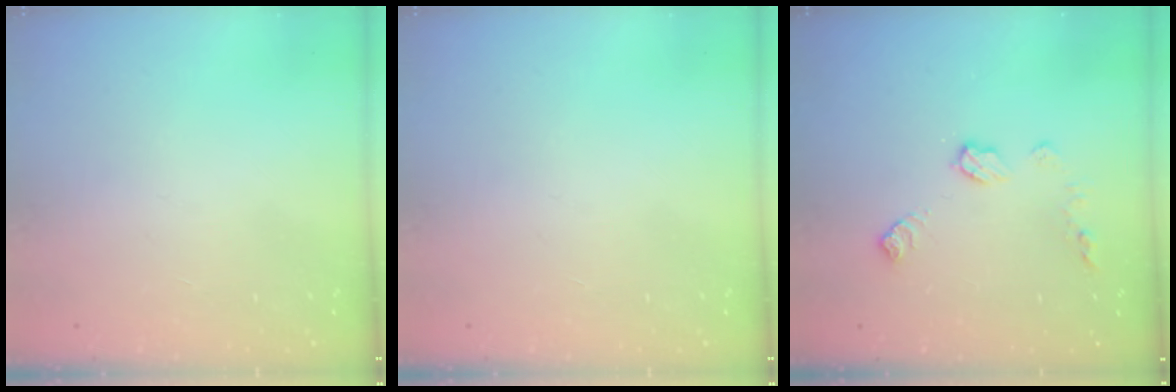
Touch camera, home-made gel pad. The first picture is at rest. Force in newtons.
{"total": 0.0}
{"total": 7.9, "press": 7.9, "slide": 0.3}